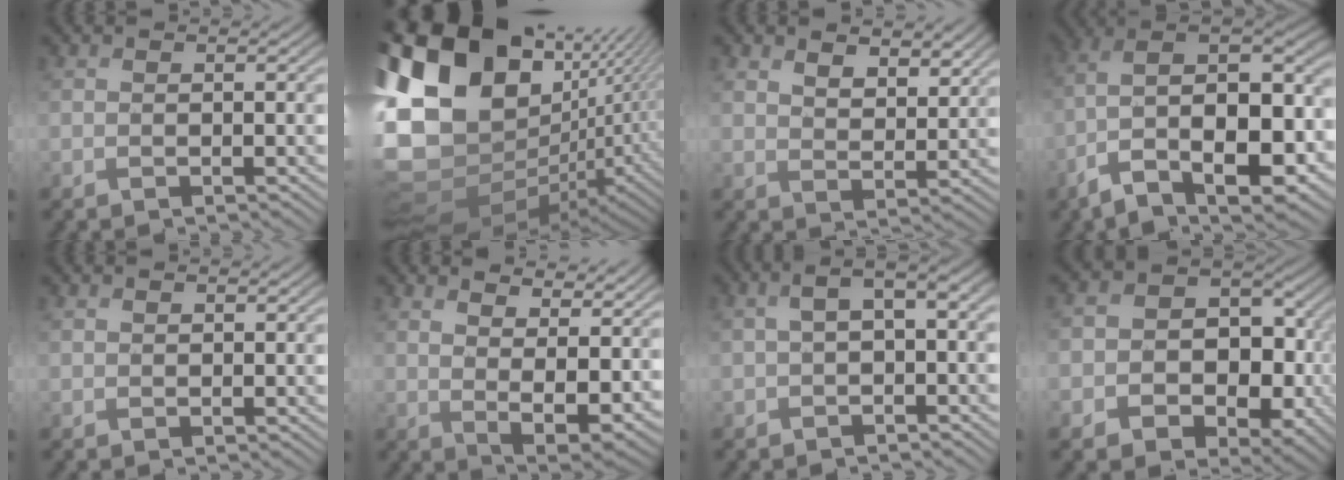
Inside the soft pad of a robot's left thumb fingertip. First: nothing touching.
{"total": 18.9, "force": [3.0, 12.1, 14.2], "torque": [-0.302, 0.016, 0.075]}
{"total": 5.8, "force": [3.9, 2.9, 3.2], "torque": [-0.062, -0.009, 0.074]}
{"total": 16.9, "force": [-6.4, 7.5, 13.7], "torque": [-0.242, -0.017, -0.101]}
{"total": 0.6, "force": [0.4, 0.4, 0.2], "torque": [-0.008, 0.001, 0.015]}
{"total": 11.2, "force": [5.8, 4.7, 8.3], "torque": [-0.145, 0.000, 0.092]}
{"total": 4.5, "force": [0.4, 2.0, 4.0], "torque": [-0.078, 0.008, 0.005]}
{"total": 14.7, "force": [-2.6, 11.8, 8.3], "torque": [-0.144, -0.044, -0.036]}